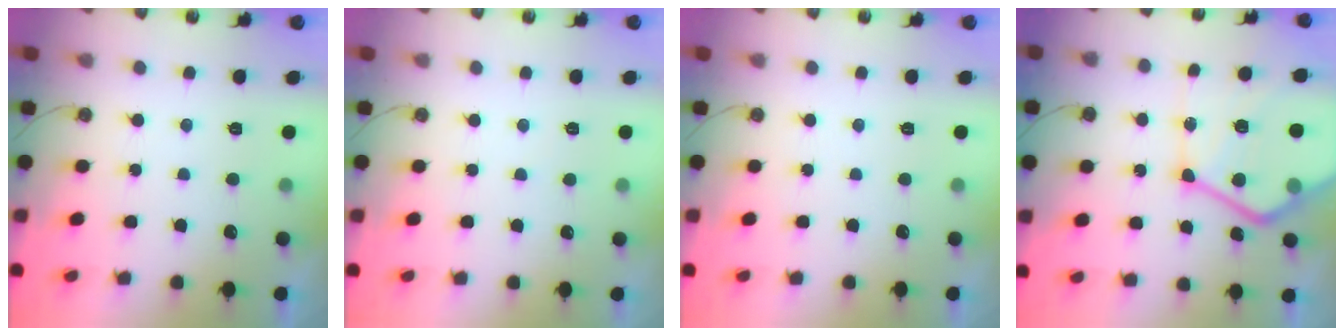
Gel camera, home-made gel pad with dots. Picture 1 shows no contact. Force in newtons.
{"total": 1.8, "press": 1.8, "slide": 0.4}
{"total": 0.0}
{"total": 24.1, "press": 24.0, "slide": 2.2}